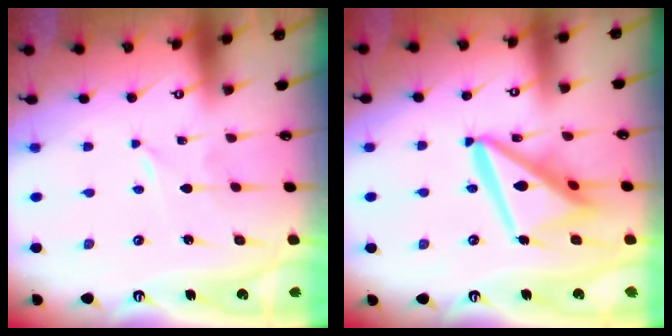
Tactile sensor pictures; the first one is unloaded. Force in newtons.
{"total": 17.0, "press": 16.9, "slide": 2.1}